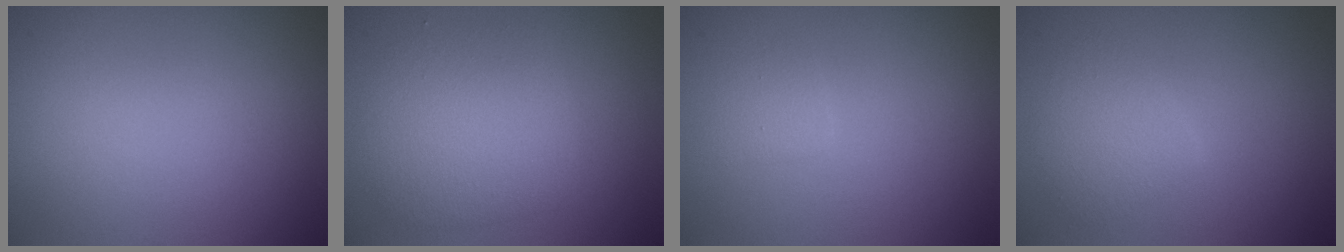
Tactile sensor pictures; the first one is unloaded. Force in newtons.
{"total": 4.5, "press": 4.5, "slide": 0.0}
{"total": 1.1, "press": 1.1, "slide": 0.1}
{"total": 2.4, "press": 2.4, "slide": 0.1}